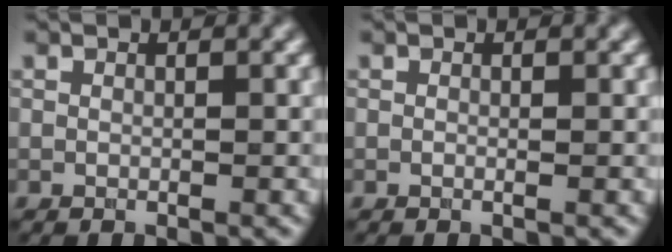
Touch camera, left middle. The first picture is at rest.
{"total": 0.0}